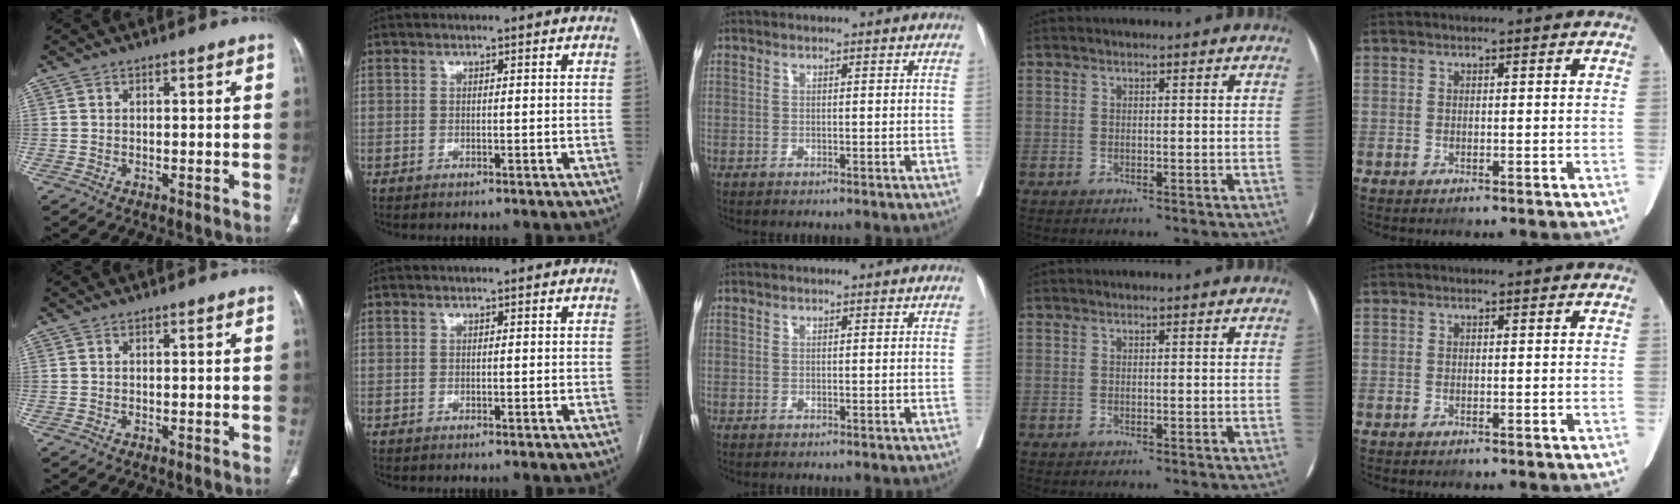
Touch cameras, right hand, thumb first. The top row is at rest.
{}